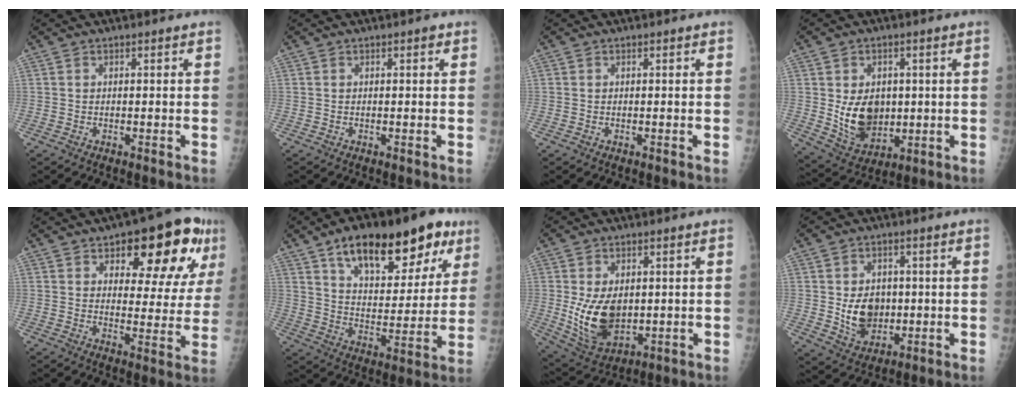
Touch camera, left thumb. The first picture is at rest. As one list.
[{"total": 0.6, "force": [0.2, 0.2, 0.5], "torque": [-0.006, 0.001, 0.001]}, {"total": 0.0}, {"total": 11.0, "force": [0.5, 8.1, 7.5], "torque": [-0.089, -0.017, 0.029]}, {"total": 18.0, "force": [8.8, 7.7, 13.8], "torque": [-0.142, -0.016, 0.120]}, {"total": 24.0, "force": [13.6, 11.1, 16.4], "torque": [-0.199, -0.023, 0.211]}, {"total": 11.7, "force": [0.1, 7.6, 8.9], "torque": [-0.142, -0.015, 0.025]}, {"total": 9.0, "force": [0.1, 6.9, 5.8], "torque": [-0.064, -0.008, 0.015]}]